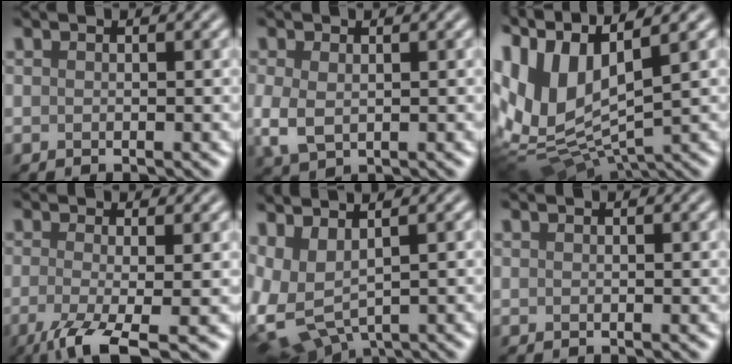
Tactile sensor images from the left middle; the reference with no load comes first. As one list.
[{"total": 3.0, "force": [-0.2, 2.0, 2.2], "torque": [-0.059, -0.005, -0.001]}, {"total": 11.6, "force": [4.7, 5.7, 9.0], "torque": [-0.215, 0.002, 0.097]}, {"total": 5.5, "force": [-2.2, 1.4, 4.8], "torque": [-0.084, -0.013, -0.049]}, {"total": 7.1, "force": [1.3, 3.3, 6.1], "torque": [-0.147, -0.008, 0.043]}, {"total": 0.0}]